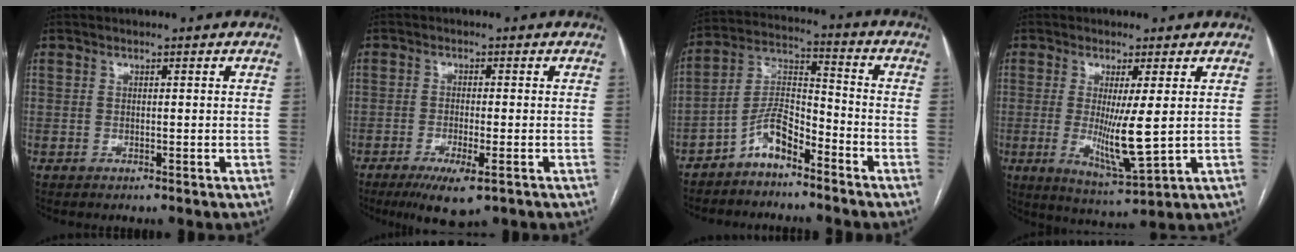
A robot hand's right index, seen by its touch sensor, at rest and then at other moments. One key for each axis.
{"total": 6.6, "fx": -3.7, "fy": 1.2, "fz": 5.4, "tx": -0.093, "ty": -0.018, "tz": -0.058}
{"total": 7.5, "fx": -5.3, "fy": 2.6, "fz": 4.7, "tx": -0.100, "ty": 0.019, "tz": -0.103}
{"total": 8.5, "fx": 0.0, "fy": 0.4, "fz": 8.5, "tx": -0.162, "ty": -0.031, "tz": 0.003}